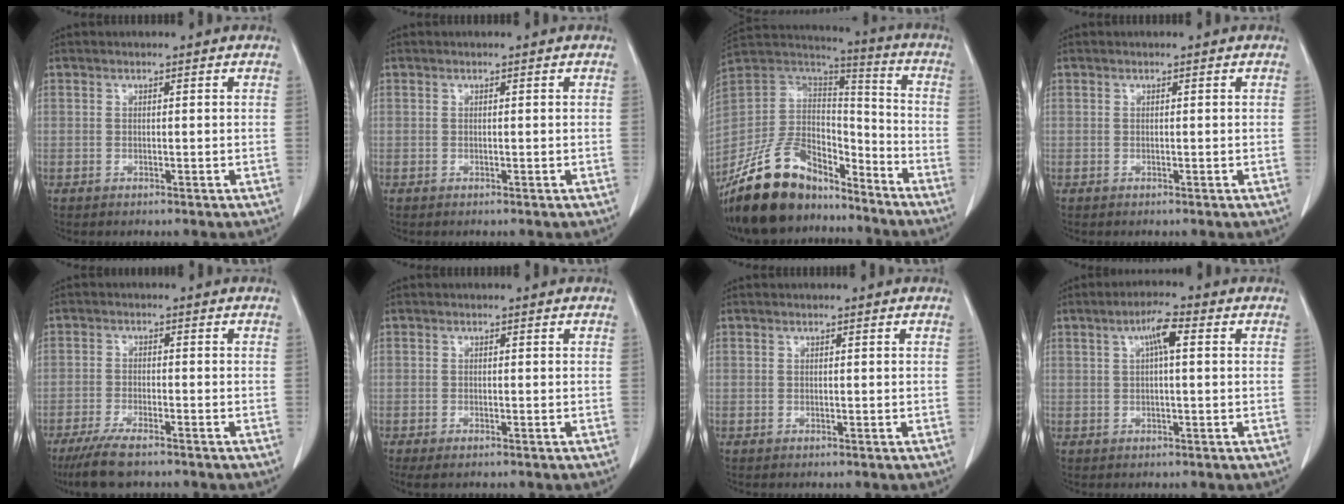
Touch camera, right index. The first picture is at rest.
{"total": 0.0}
{"total": 19.7, "force": [-15.4, 8.5, 8.7], "torque": [-0.183, 0.029, -0.278]}
{"total": 0.0}
{"total": 6.9, "force": [-5.3, 1.2, 4.2], "torque": [-0.080, -0.019, -0.087]}
{"total": 2.0, "force": [-1.5, 0.4, 1.3], "torque": [-0.021, -0.009, -0.019]}
{"total": 0.0}
{"total": 4.1, "force": [1.1, 0.5, 3.9], "torque": [-0.073, 0.011, 0.019]}